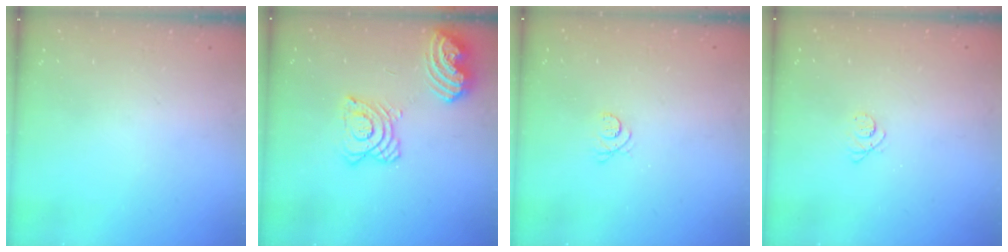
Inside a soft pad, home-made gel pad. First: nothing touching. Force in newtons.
{"total": 14.6, "press": 14.6, "slide": 1.5}
{"total": 3.0, "press": 2.9, "slide": 0.4}
{"total": 2.5, "press": 2.5, "slide": 0.3}